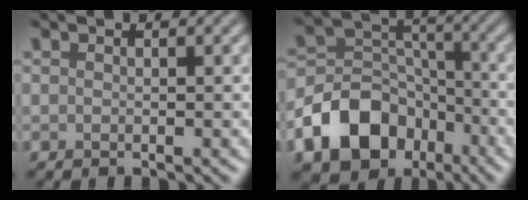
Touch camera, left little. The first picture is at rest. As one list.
[{"total": 10.6, "force": [-5.6, 7.6, 4.8], "torque": [-0.088, 0.006, -0.113]}]